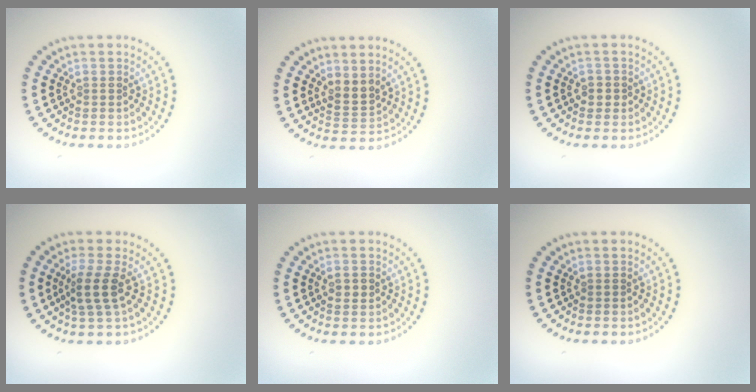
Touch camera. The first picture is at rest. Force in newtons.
{"total": 2.0, "press": 1.5, "slide": 1.4}
{"total": 1.2, "press": 1.0, "slide": 0.6}
{"total": 2.5, "press": 2.0, "slide": 1.6}
{"total": 1.1, "press": 1.1, "slide": 0.1}
{"total": 0.0}